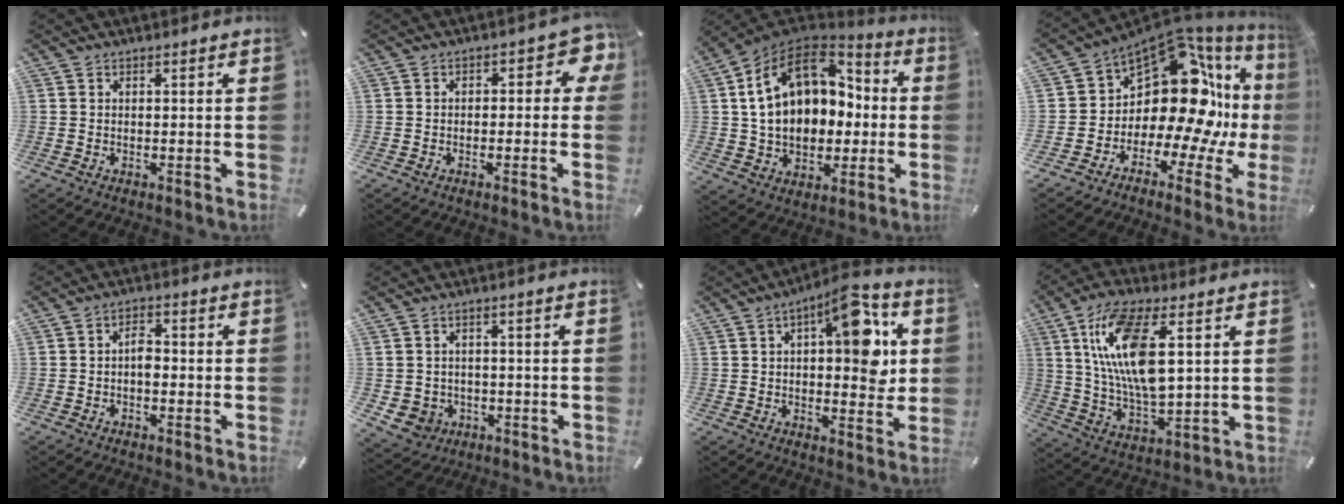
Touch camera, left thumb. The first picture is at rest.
{"total": 5.1, "force": [0.2, 3.0, 4.1], "torque": [-0.047, 0.003, -0.005]}
{"total": 18.5, "force": [3.6, 14.1, 11.3], "torque": [-0.187, -0.006, 0.069]}
{"total": 17.3, "force": [4.8, 10.2, 13.1], "torque": [-0.206, -0.066, 0.079]}
{"total": 3.2, "force": [-0.8, 1.9, 2.5], "torque": [-0.046, 0.008, -0.015]}
{"total": 5.0, "force": [-1.1, 4.8, 0.9], "torque": [-0.028, 0.005, -0.021]}
{"total": 14.4, "force": [4.8, 6.7, 11.8], "torque": [-0.147, -0.024, 0.076]}
{"total": 16.7, "force": [5.5, 7.0, 14.1], "torque": [-0.293, -0.010, 0.094]}